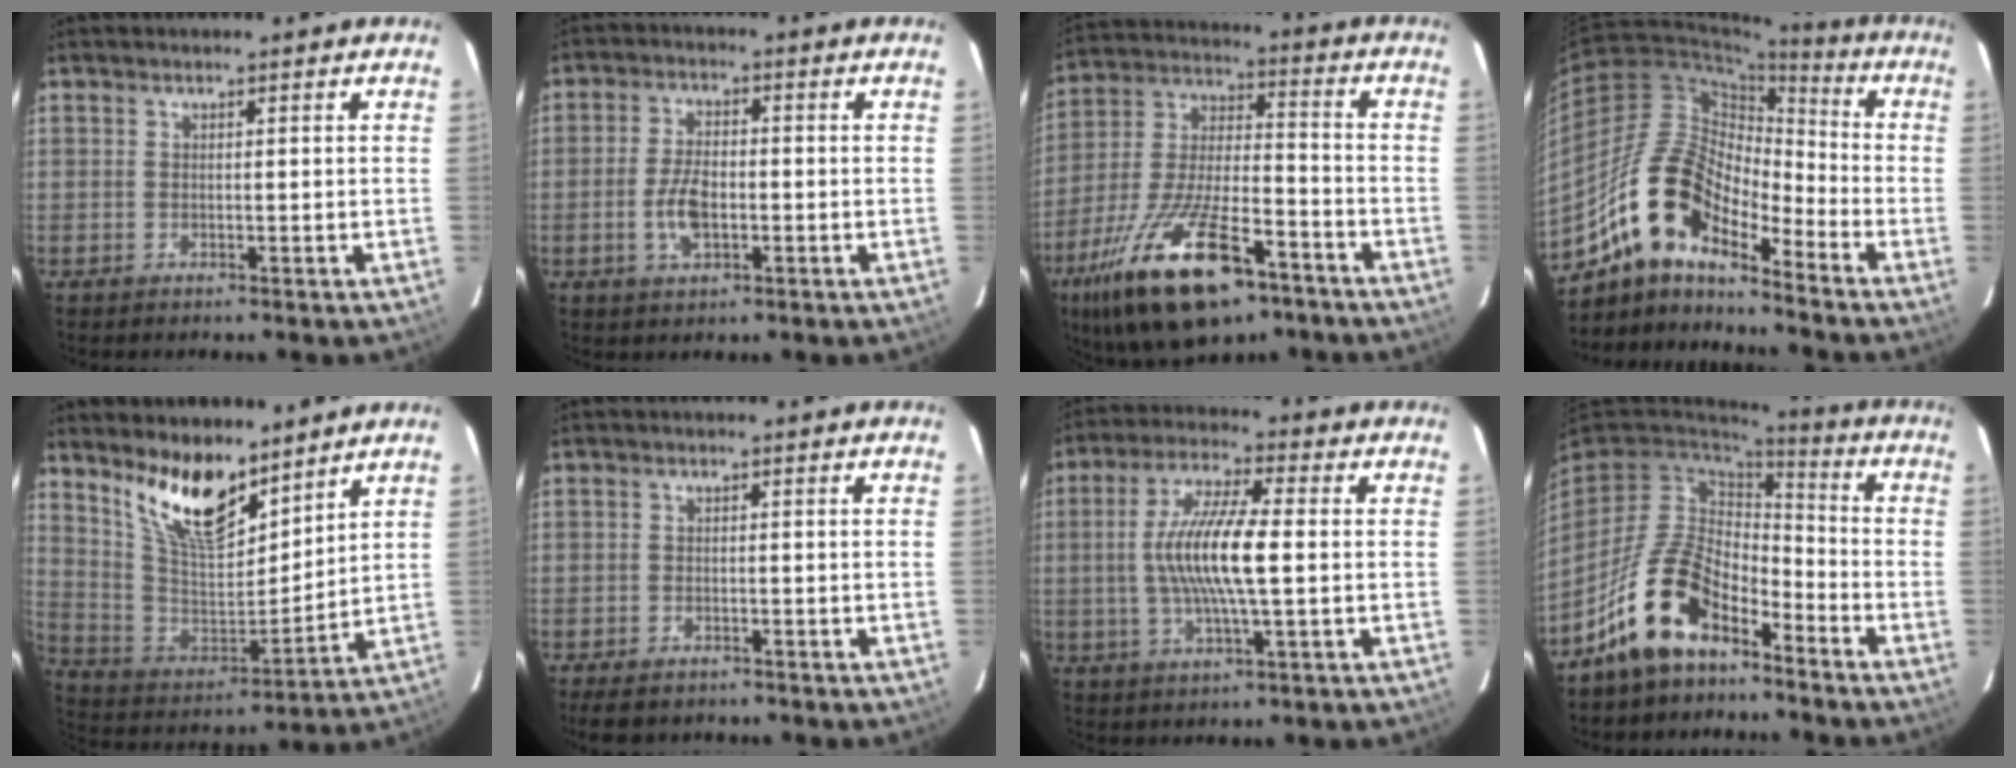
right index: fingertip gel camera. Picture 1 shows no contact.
{"total": 6.5, "force": [-1.7, 3.4, 5.3], "torque": [-0.109, 0.001, -0.029]}
{"total": 24.0, "force": [-14.2, 9.3, 17.0], "torque": [-0.335, -0.027, -0.240]}
{"total": 14.5, "force": [-11.0, 5.3, 7.9], "torque": [-0.135, 0.009, -0.222]}
{"total": 15.3, "force": [10.9, 5.9, 9.0], "torque": [-0.176, -0.009, 0.216]}
{"total": 5.1, "force": [-3.9, 2.5, 2.0], "torque": [-0.053, -0.007, -0.062]}
{"total": 12.5, "force": [-0.3, 2.2, 12.3], "torque": [-0.240, 0.005, -0.009]}
{"total": 14.1, "force": [-8.9, 7.4, 8.2], "torque": [-0.173, 0.014, -0.161]}